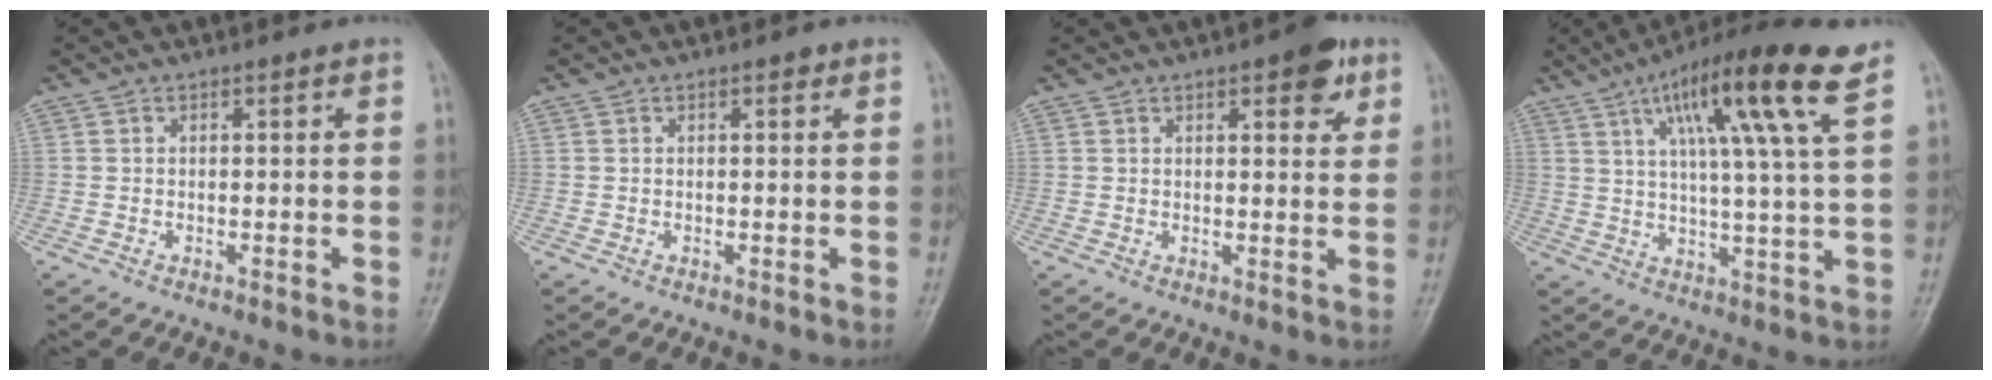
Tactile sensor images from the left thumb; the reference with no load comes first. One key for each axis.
{"total": 0.7, "fx": 0.4, "fy": 0.4, "fz": 0.5, "tx": -0.003, "ty": -0.001, "tz": 0.003}
{"total": 5.8, "fx": 3.1, "fy": 2.3, "fz": 4.4, "tx": -0.038, "ty": -0.010, "tz": 0.032}
{"total": 16.5, "fx": 8.4, "fy": 0.9, "fz": 14.2, "tx": -0.232, "ty": -0.018, "tz": 0.130}